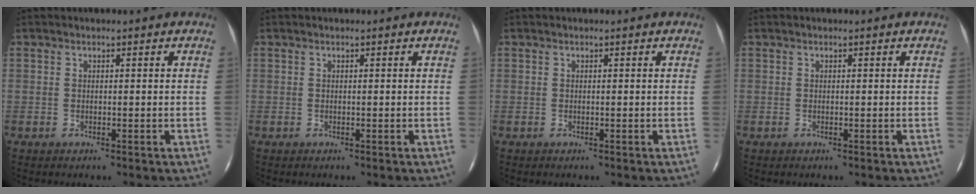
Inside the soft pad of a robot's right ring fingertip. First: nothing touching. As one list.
[{"total": 0.0}, {"total": 0.0}, {"total": 0.0}]